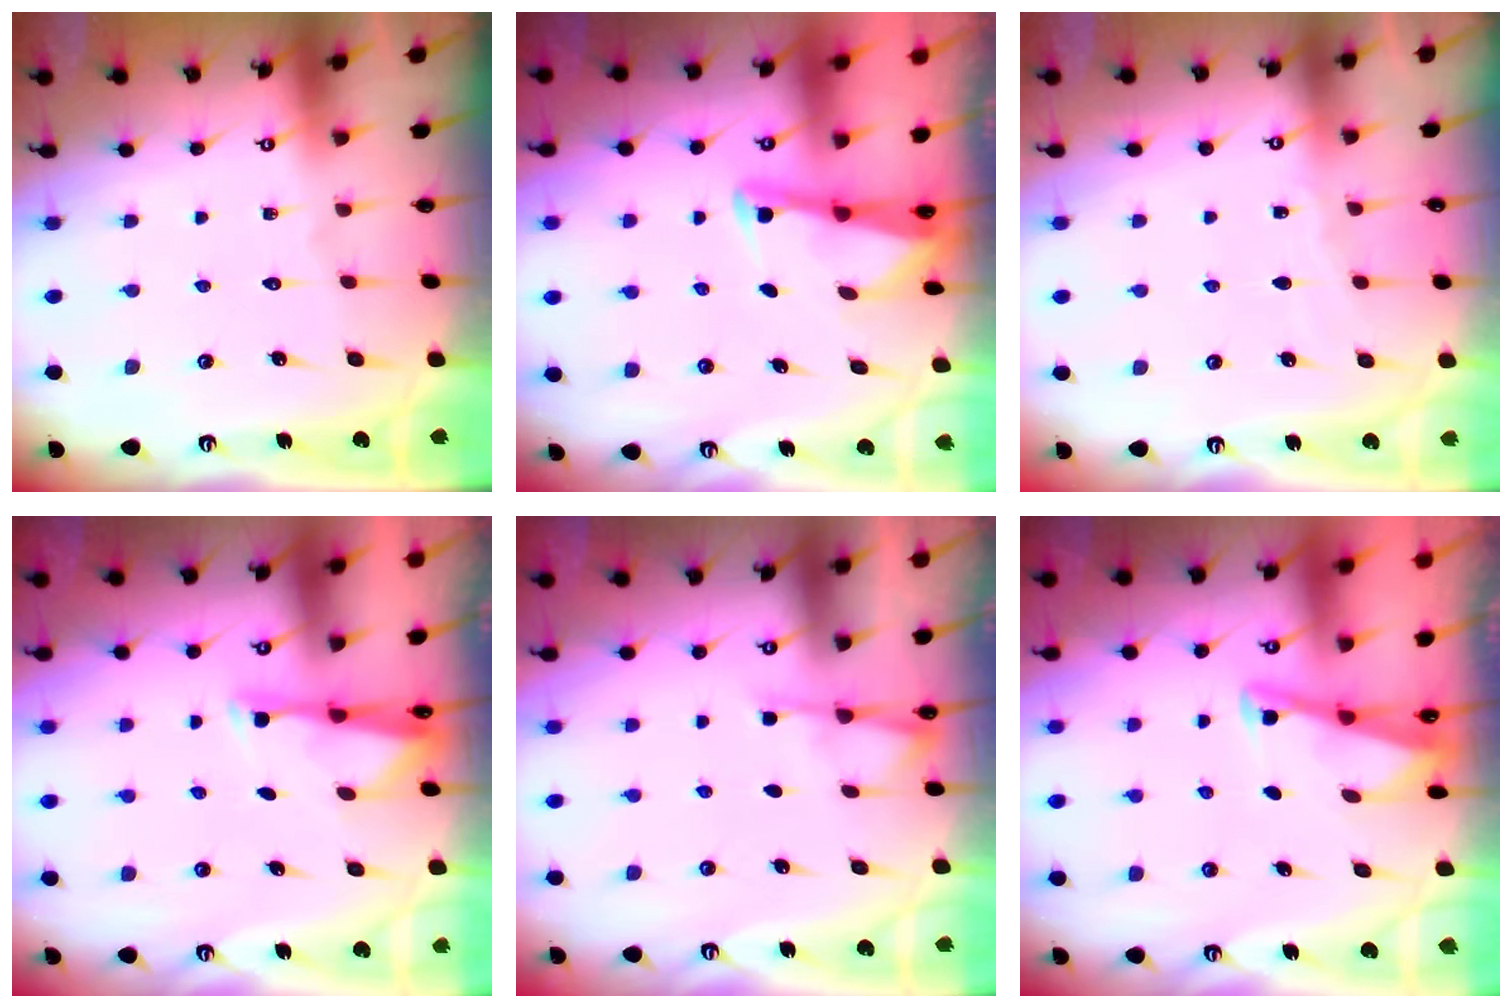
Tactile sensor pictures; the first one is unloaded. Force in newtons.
{"total": 2.9, "press": 2.9, "slide": 0.3}
{"total": 2.5, "press": 2.5, "slide": 0.4}
{"total": 3.1, "press": 3.0, "slide": 0.6}
{"total": 2.4, "press": 2.4, "slide": 0.5}
{"total": 2.9, "press": 2.8, "slide": 0.3}